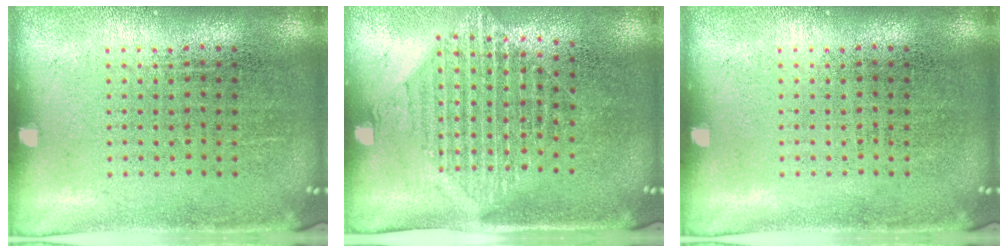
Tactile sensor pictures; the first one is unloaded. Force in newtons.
{"total": 1.6, "press": 1.3, "slide": 0.9}
{"total": 0.0}